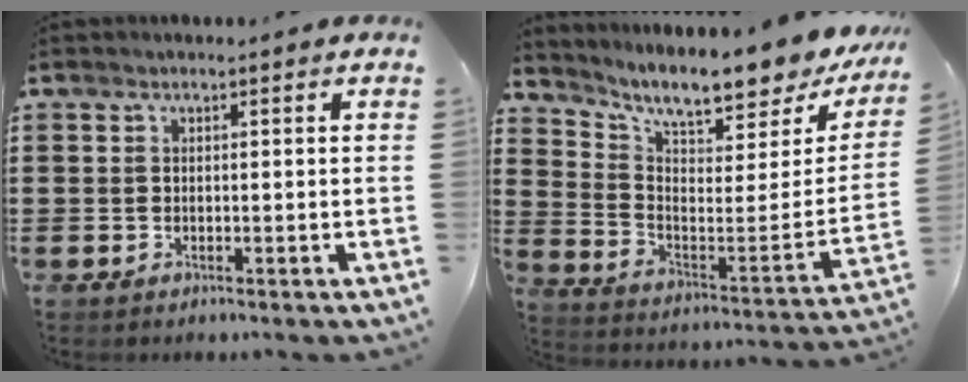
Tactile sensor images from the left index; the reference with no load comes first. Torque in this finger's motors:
{"motor_torque": [1.32, -0.82, 0.45, 0.21]}